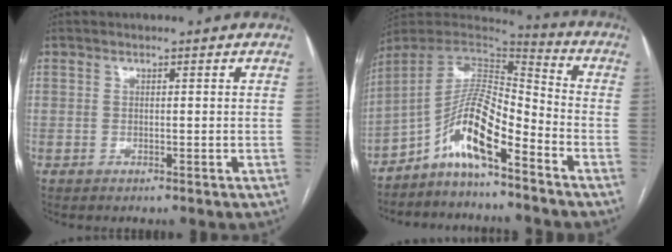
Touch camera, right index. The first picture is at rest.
{"total": 11.7, "force": [-6.7, 2.2, 9.3], "torque": [-0.174, 0.021, -0.122]}